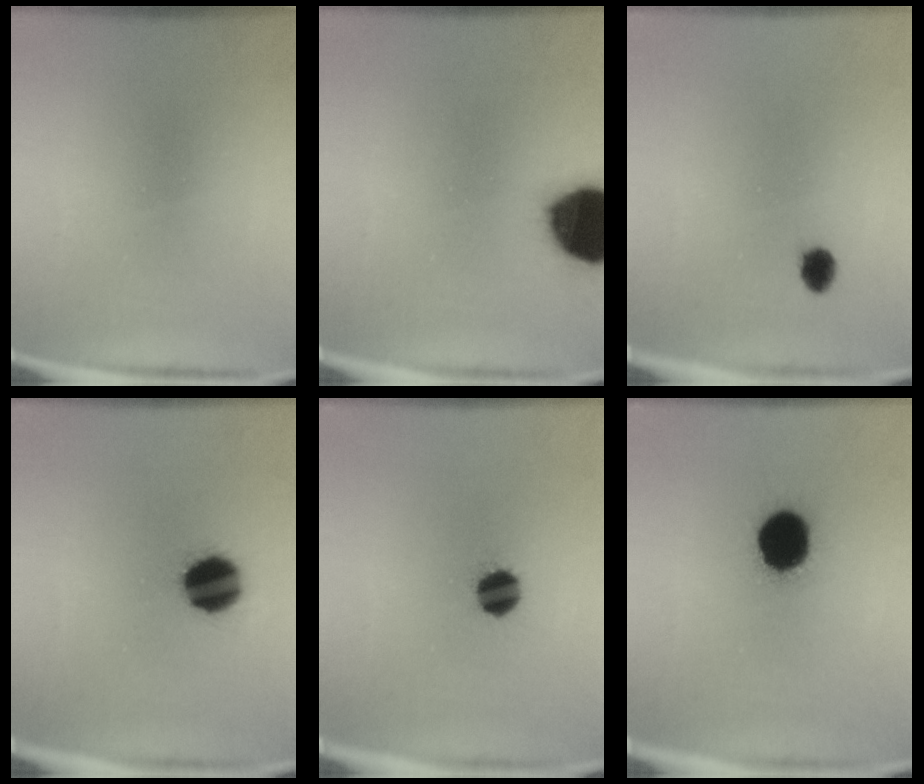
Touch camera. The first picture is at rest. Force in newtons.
{"total": 19.6}
{"total": 2.5}
{"total": 12.2}
{"total": 6.9}
{"total": 14.9}